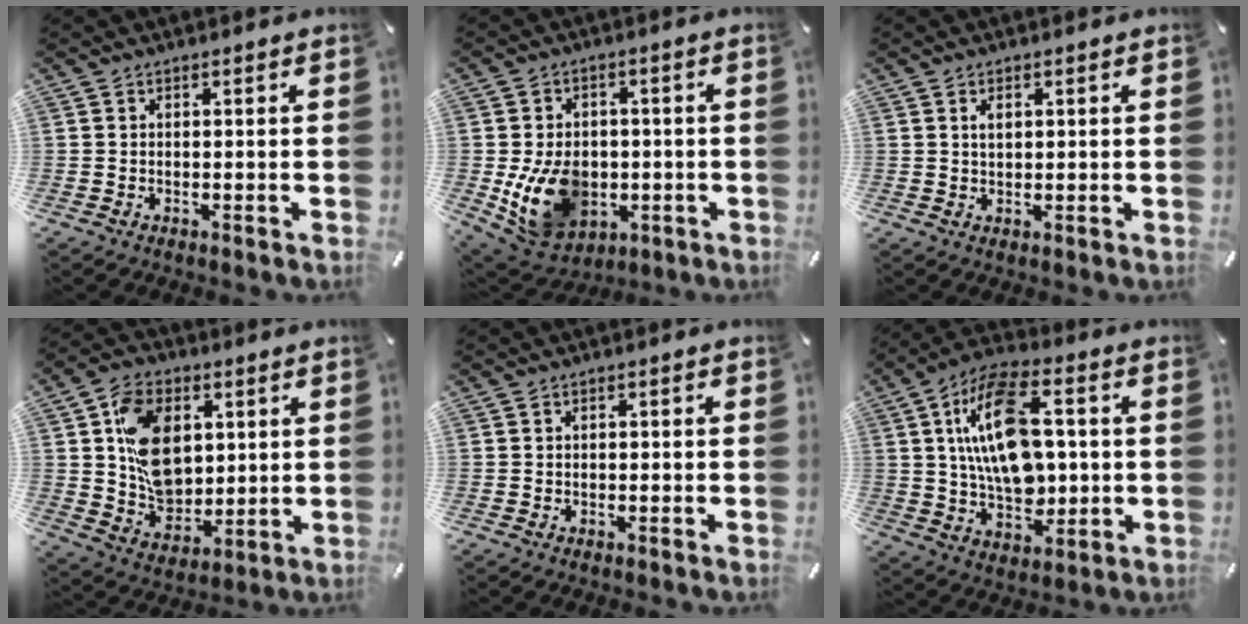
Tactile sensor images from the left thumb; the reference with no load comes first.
{"total": 13.8, "force": [-2.7, 10.7, 8.3], "torque": [-0.174, 0.001, -0.044]}
{"total": 1.9, "force": [0.6, 1.0, 1.4], "torque": [-0.031, 0.003, 0.010]}
{"total": 14.3, "force": [3.2, 10.8, 8.8], "torque": [-0.168, 0.007, 0.064]}
{"total": 0.7, "force": [-0.3, 0.5, 0.4], "torque": [-0.006, 0.002, -0.006]}
{"total": 18.4, "force": [2.3, 11.4, 14.2], "torque": [-0.281, 0.011, 0.037]}